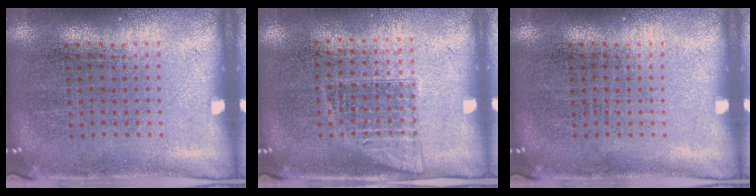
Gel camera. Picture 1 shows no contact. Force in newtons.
{"total": 1.0, "press": 0.9, "slide": 0.4}
{"total": 0.0}